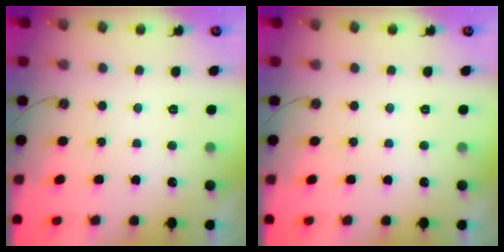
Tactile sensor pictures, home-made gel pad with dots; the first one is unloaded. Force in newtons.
{"total": 0.0}